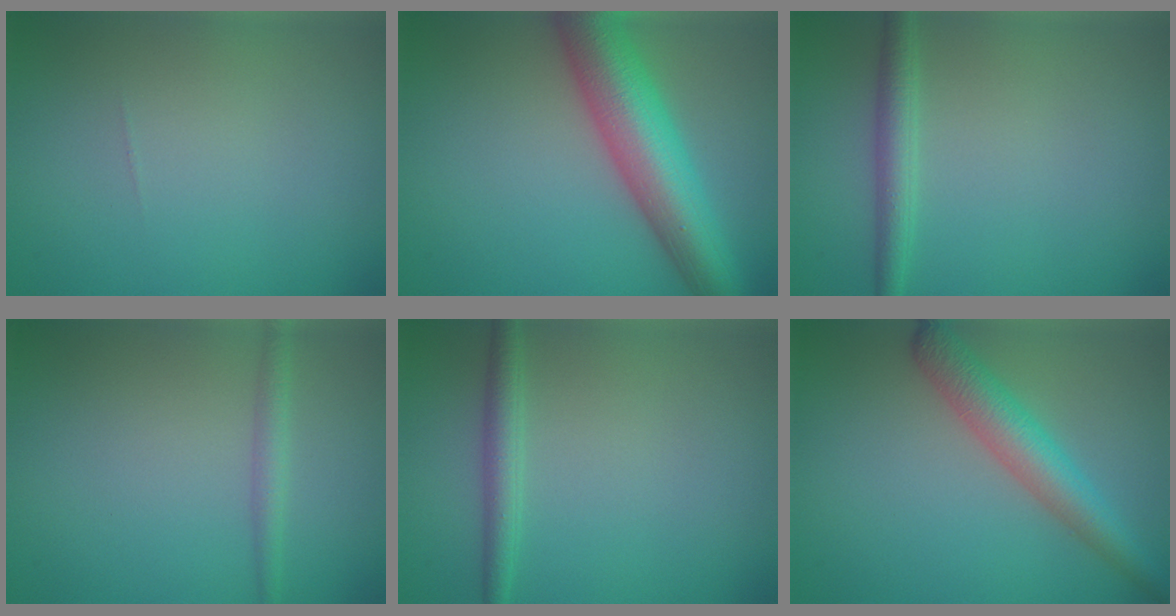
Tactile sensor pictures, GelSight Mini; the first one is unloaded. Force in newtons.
{"total": 9.0, "press": 9.0, "slide": 0.3}
{"total": 2.3, "press": 2.3, "slide": 0.1}
{"total": 1.6, "press": 1.6, "slide": 0.1}
{"total": 2.1, "press": 2.1, "slide": 0.0}
{"total": 4.4, "press": 4.4, "slide": 0.2}